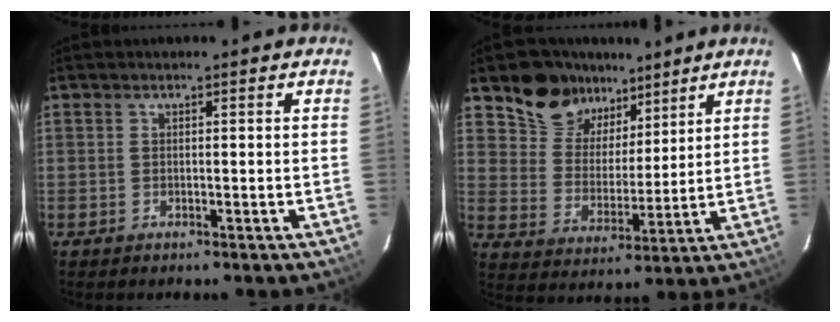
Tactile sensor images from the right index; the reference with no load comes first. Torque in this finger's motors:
{"motor_torque": [0.59, 0.62, 0.05, 0.03]}